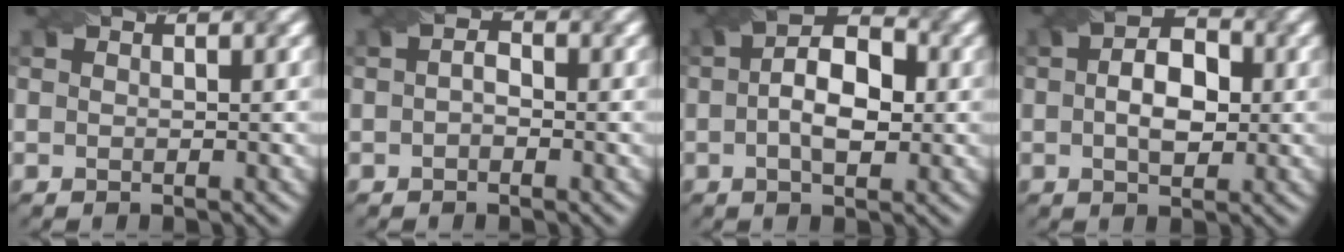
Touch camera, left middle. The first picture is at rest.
{"total": 1.1, "force": [-0.7, 0.8, 0.3], "torque": [0.007, 0.002, -0.009]}
{"total": 5.2, "force": [-0.6, 2.9, 4.3], "torque": [-0.058, 0.013, -0.001]}
{"total": 4.3, "force": [-0.4, 2.8, 3.3], "torque": [-0.041, 0.010, 0.003]}